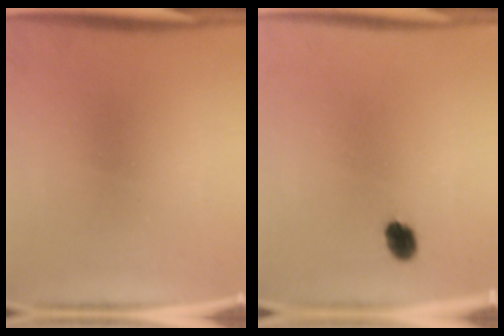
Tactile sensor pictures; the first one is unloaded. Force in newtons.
{"total": 3.1}